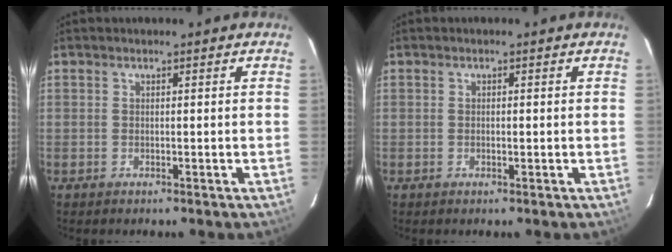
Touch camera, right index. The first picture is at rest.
{"total": 1.3, "force": [-0.2, 0.6, 1.1], "torque": [-0.027, 0.000, -0.002]}